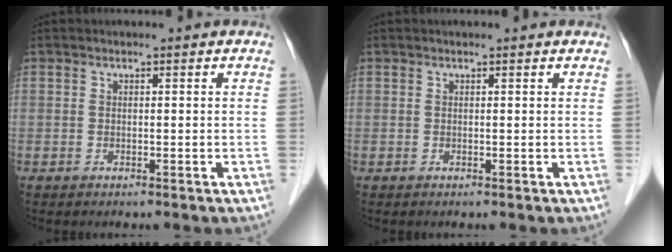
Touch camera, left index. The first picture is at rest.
{"total": 0.9, "force": [0.8, 0.1, 0.2], "torque": [-0.010, 0.005, 0.008]}